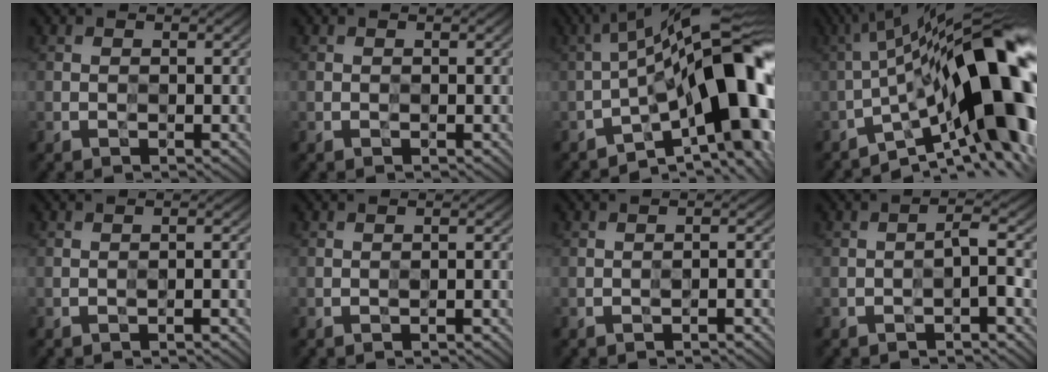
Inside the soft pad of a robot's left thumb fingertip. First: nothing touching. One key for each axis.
{"total": 0.0}
{"total": 17.3, "fx": -4.2, "fy": 6.4, "fz": 15.5, "tx": -0.207, "ty": 0.022, "tz": -0.070}
{"total": 18.5, "fx": -3.8, "fy": 5.6, "fz": 17.2, "tx": -0.248, "ty": 0.026, "tz": -0.068}
{"total": 1.1, "fx": -0.7, "fy": 0.0, "fz": 0.9, "tx": -0.015, "ty": 0.006, "tz": -0.013}
{"total": 0.7, "fx": -0.5, "fy": 0.1, "fz": 0.5, "tx": -0.007, "ty": 0.003, "tz": -0.008}
{"total": 1.4, "fx": -0.9, "fy": 0.1, "fz": 1.1, "tx": -0.018, "ty": 0.007, "tz": -0.018}
{"total": 2.1, "fx": -1.1, "fy": 0.3, "fz": 1.8, "tx": -0.031, "ty": 0.011, "tz": -0.023}